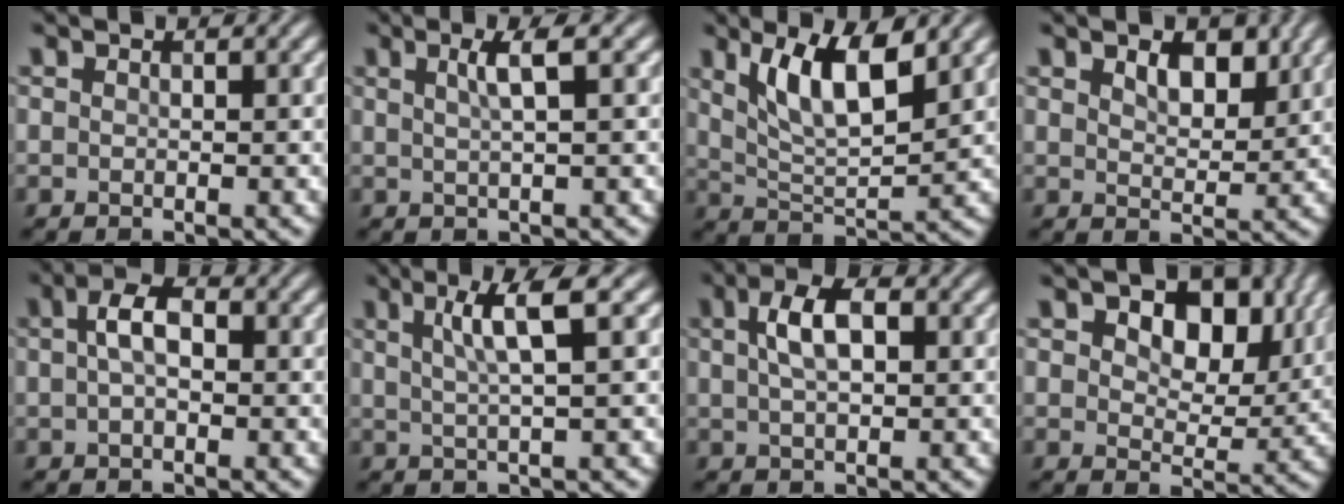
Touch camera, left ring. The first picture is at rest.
{"total": 2.7, "force": [0.9, 0.6, 2.4], "torque": [-0.036, 0.007, 0.011]}
{"total": 6.4, "force": [3.1, 2.1, 5.2], "torque": [-0.101, -0.005, 0.056]}
{"total": 2.9, "force": [1.6, 1.5, 1.8], "torque": [-0.038, -0.004, 0.026]}
{"total": 3.2, "force": [0.4, 1.7, 2.7], "torque": [-0.051, 0.008, 0.001]}
{"total": 4.2, "force": [1.5, 0.6, 3.9], "torque": [-0.061, 0.005, 0.026]}
{"total": 3.9, "force": [1.1, 1.9, 3.3], "torque": [-0.066, 0.009, 0.017]}
{"total": 7.6, "force": [3.1, 4.7, 5.2], "torque": [-0.080, -0.007, 0.042]}